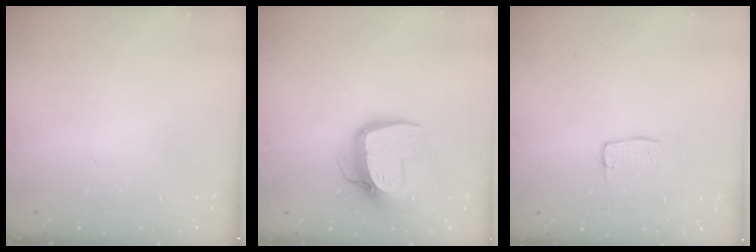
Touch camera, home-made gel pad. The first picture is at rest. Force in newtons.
{"total": 13.0, "press": 12.9, "slide": 1.2}
{"total": 4.8, "press": 4.8, "slide": 0.3}